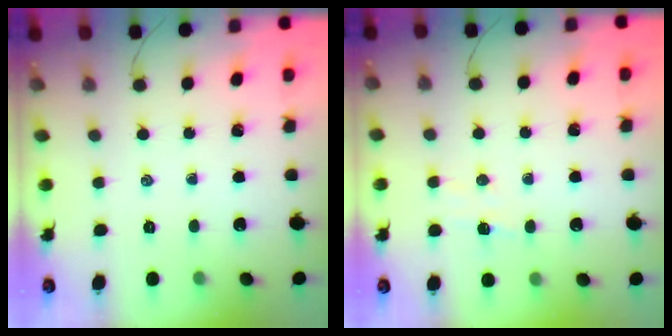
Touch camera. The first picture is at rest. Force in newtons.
{"total": 5.7, "press": 5.7, "slide": 0.9}